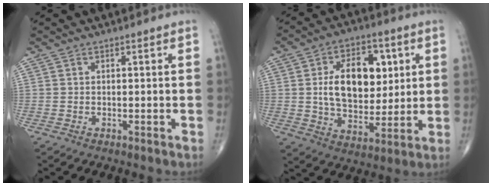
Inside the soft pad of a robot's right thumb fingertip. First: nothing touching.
{"total": 16.3, "force": [3.1, 10.1, 12.4], "torque": [-0.151, -0.009, 0.055]}